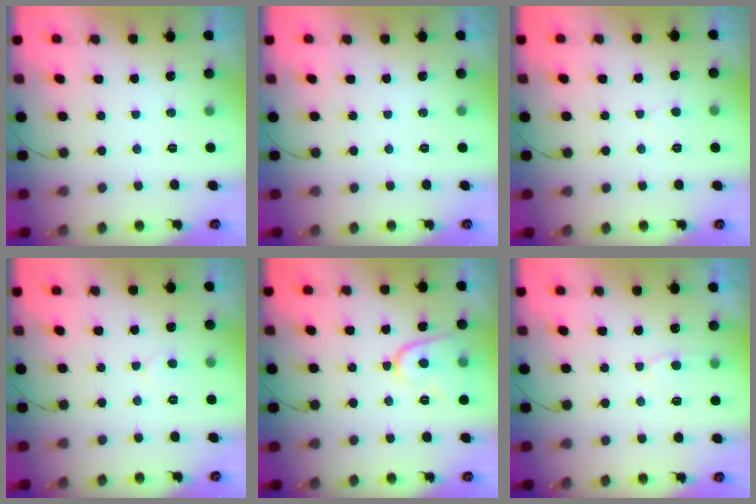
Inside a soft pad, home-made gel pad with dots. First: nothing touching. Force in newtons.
{"total": 0.0}
{"total": 2.9, "press": 2.9, "slide": 0.3}
{"total": 2.4, "press": 2.4, "slide": 0.2}
{"total": 9.5, "press": 9.4, "slide": 1.3}
{"total": 4.9, "press": 4.8, "slide": 0.6}